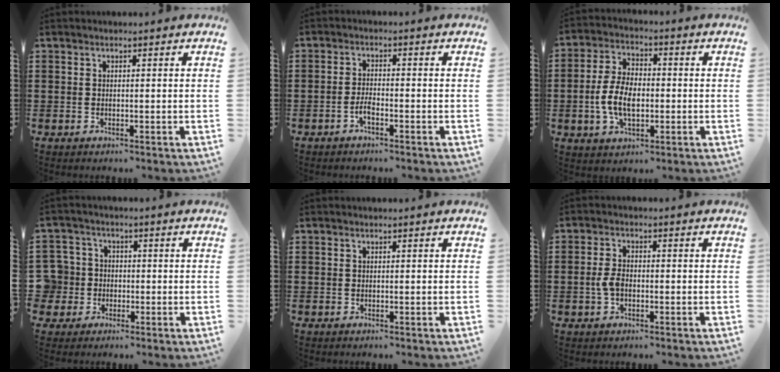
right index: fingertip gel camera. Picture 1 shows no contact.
{"total": 2.4, "force": [-1.4, 0.4, 1.9], "torque": [-0.051, -0.007, -0.030]}
{"total": 7.8, "force": [-1.2, 4.5, 6.2], "torque": [-0.143, 0.004, -0.029]}
{"total": 5.0, "force": [-1.1, 4.8, 0.6], "torque": [-0.055, 0.002, -0.028]}
{"total": 0.0}
{"total": 3.1, "force": [-0.8, 1.7, 2.6], "torque": [-0.071, -0.008, -0.019]}